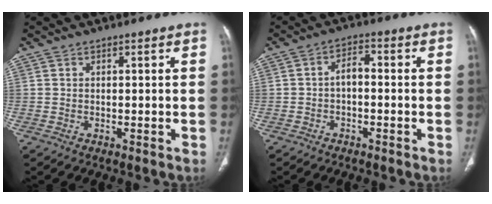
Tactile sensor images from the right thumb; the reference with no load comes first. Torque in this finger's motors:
{"motor_torque": [0.63, 0.86, 0.57, 0.30, 0.02]}